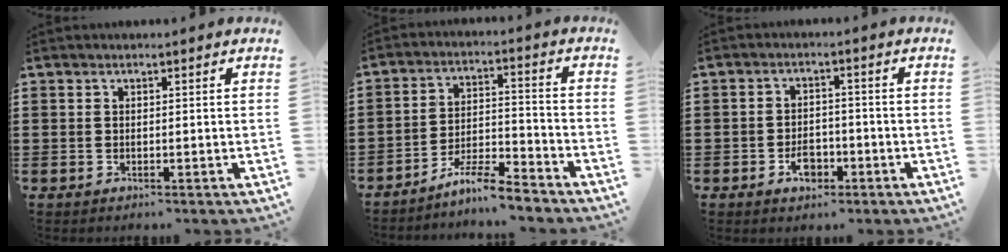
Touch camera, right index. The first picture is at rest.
{"total": 6.6, "force": [-5.9, 0.4, 2.9], "torque": [-0.060, 0.001, -0.114]}
{"total": 3.9, "force": [-1.9, 2.4, 2.4], "torque": [-0.035, 0.001, -0.037]}